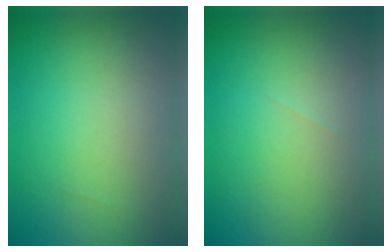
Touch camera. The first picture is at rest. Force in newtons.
{"total": 0.0}